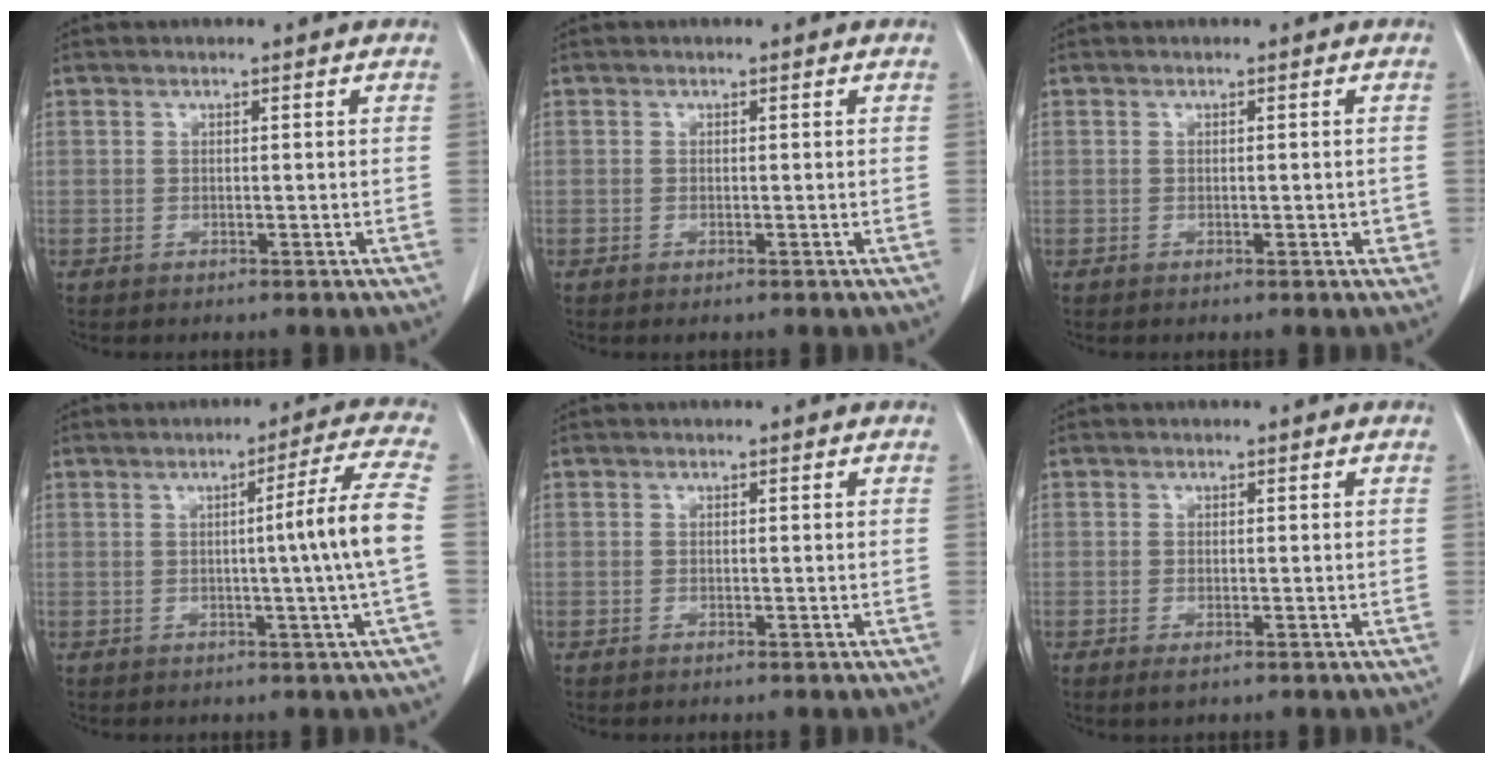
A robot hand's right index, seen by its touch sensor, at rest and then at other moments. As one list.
[{"total": 0.0}, {"total": 1.6, "force": [-0.2, 0.7, 1.4], "torque": [-0.015, 0.002, 0.000]}, {"total": 8.2, "force": [-0.5, -2.3, 7.9], "torque": [-0.109, -0.002, -0.004]}, {"total": 0.0}, {"total": 1.0, "force": [-0.5, 0.3, 0.9], "torque": [-0.019, -0.007, -0.004]}]